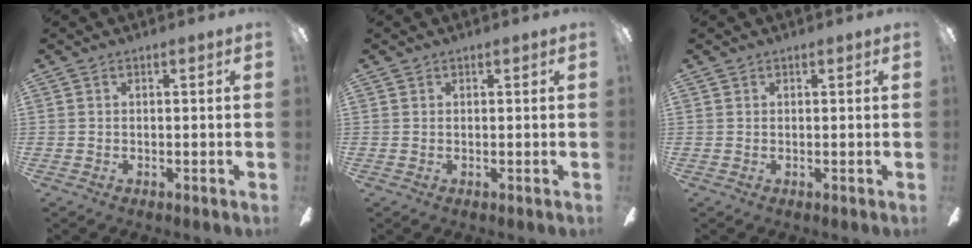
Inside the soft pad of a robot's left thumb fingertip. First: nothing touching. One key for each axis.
{"total": 0.5, "fx": 0.4, "fy": 0.3, "fz": -0.1, "tx": 0.004, "ty": 0.003, "tz": 0.007}
{"total": 0.6, "fx": 0.5, "fy": 0.4, "fz": -0.1, "tx": 0.003, "ty": 0.002, "tz": 0.008}